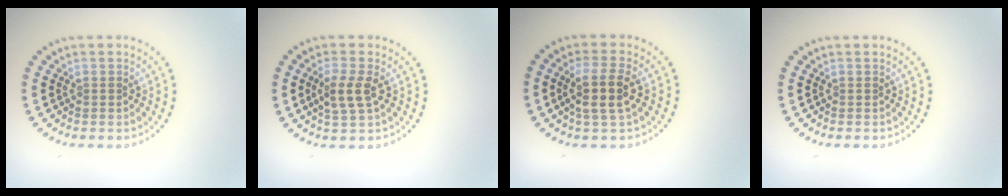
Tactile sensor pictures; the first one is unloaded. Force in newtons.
{"total": 2.7, "press": 2.6, "slide": 0.7}
{"total": 3.4, "press": 3.0, "slide": 1.6}
{"total": 0.0}